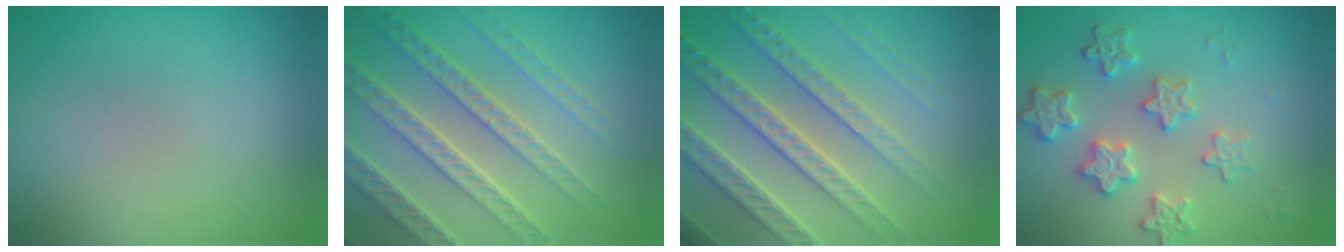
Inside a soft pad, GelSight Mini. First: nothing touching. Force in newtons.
{"total": 7.2, "press": 5.5, "slide": 4.6}
{"total": 7.0, "press": 6.8, "slide": 1.7}
{"total": 3.5, "press": 3.4, "slide": 1.1}